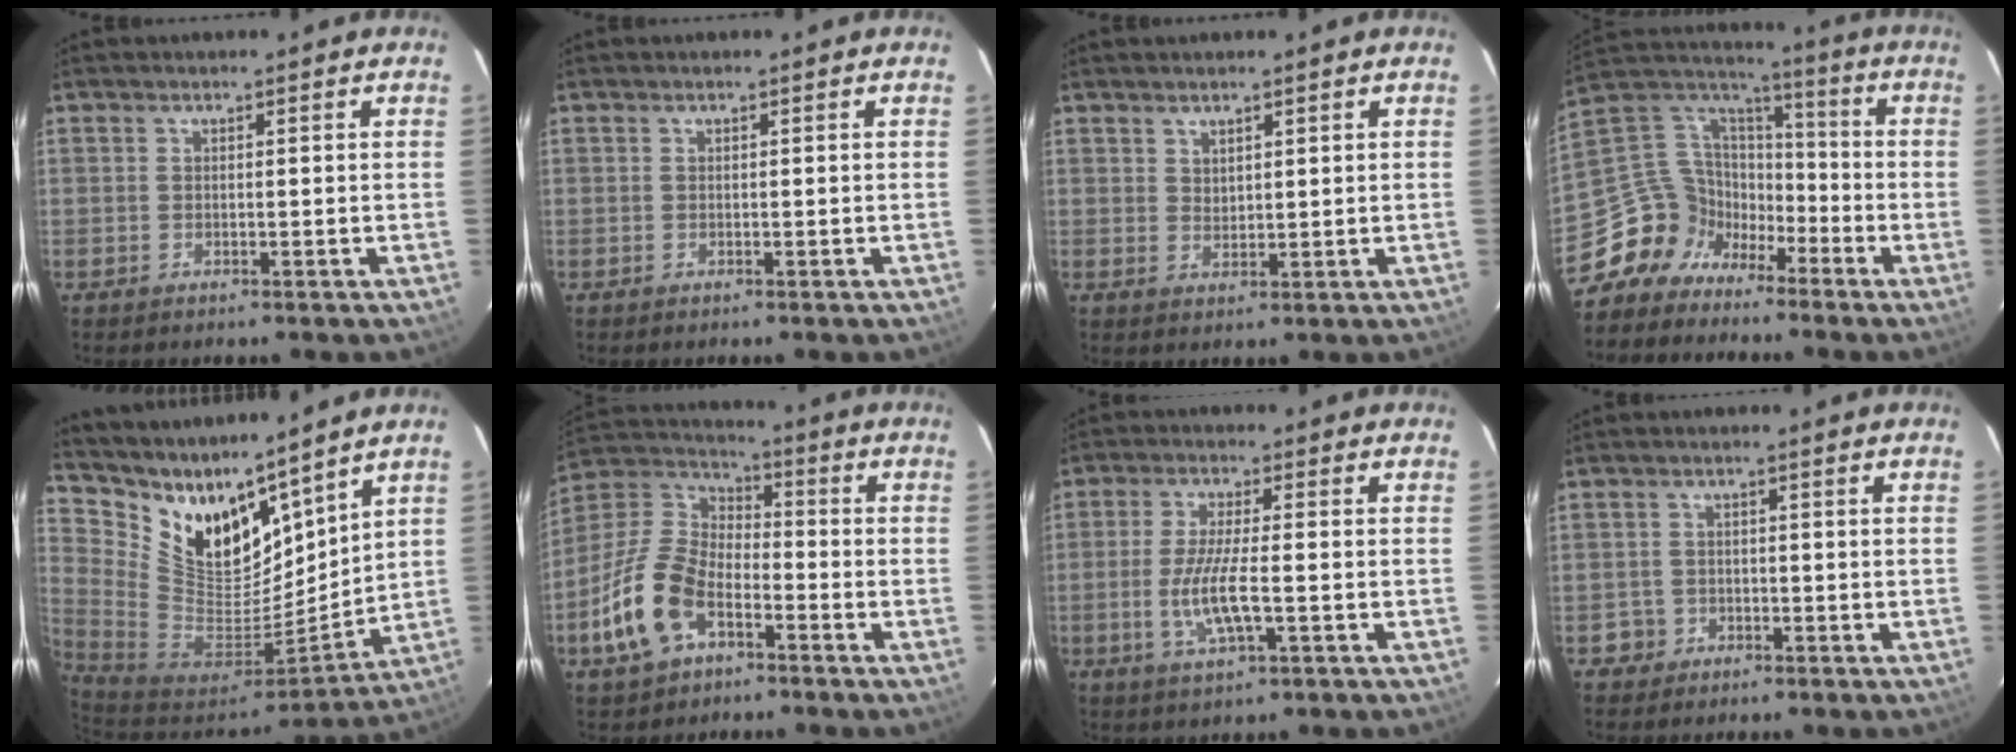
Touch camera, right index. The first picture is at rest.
{"total": 0.0}
{"total": 2.0, "force": [1.6, 1.0, 0.7], "torque": [-0.008, 0.002, 0.031]}
{"total": 12.6, "force": [-9.0, 8.4, 2.3], "torque": [-0.066, 0.047, -0.175]}
{"total": 16.2, "force": [13.2, 6.9, 6.5], "torque": [-0.143, -0.024, 0.262]}
{"total": 15.3, "force": [-7.1, 8.8, 10.3], "torque": [-0.231, 0.005, -0.137]}
{"total": 8.1, "force": [-2.0, 1.5, 7.7], "torque": [-0.154, -0.009, -0.040]}
{"total": 2.9, "force": [-1.3, 2.7, 0.0], "torque": [-0.002, 0.015, -0.020]}